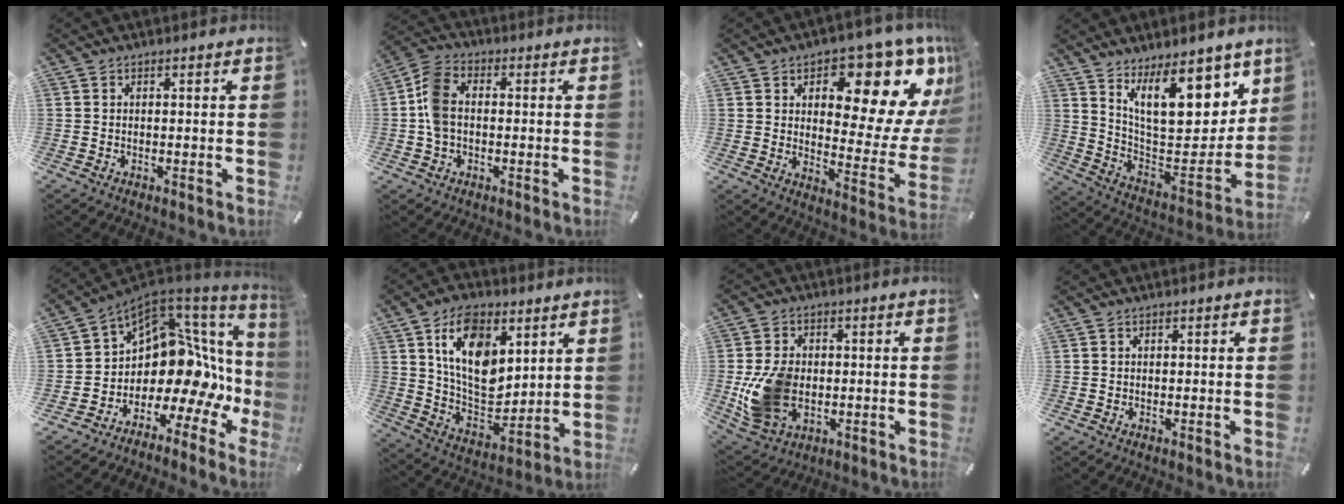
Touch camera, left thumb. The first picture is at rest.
{"total": 7.6, "force": [-0.4, 5.3, 5.4], "torque": [-0.117, 0.013, -0.005]}
{"total": 17.3, "force": [10.7, 8.3, 10.8], "torque": [-0.118, -0.096, 0.171]}
{"total": 19.3, "force": [12.0, 9.4, 11.9], "torque": [-0.164, -0.090, 0.208]}
{"total": 12.8, "force": [2.9, 8.3, 9.3], "torque": [-0.149, -0.082, 0.053]}
{"total": 15.9, "force": [6.9, 10.0, 10.4], "torque": [-0.182, -0.023, 0.125]}
{"total": 12.3, "force": [-1.3, 9.4, 7.8], "torque": [-0.179, 0.006, -0.018]}
{"total": 0.0}